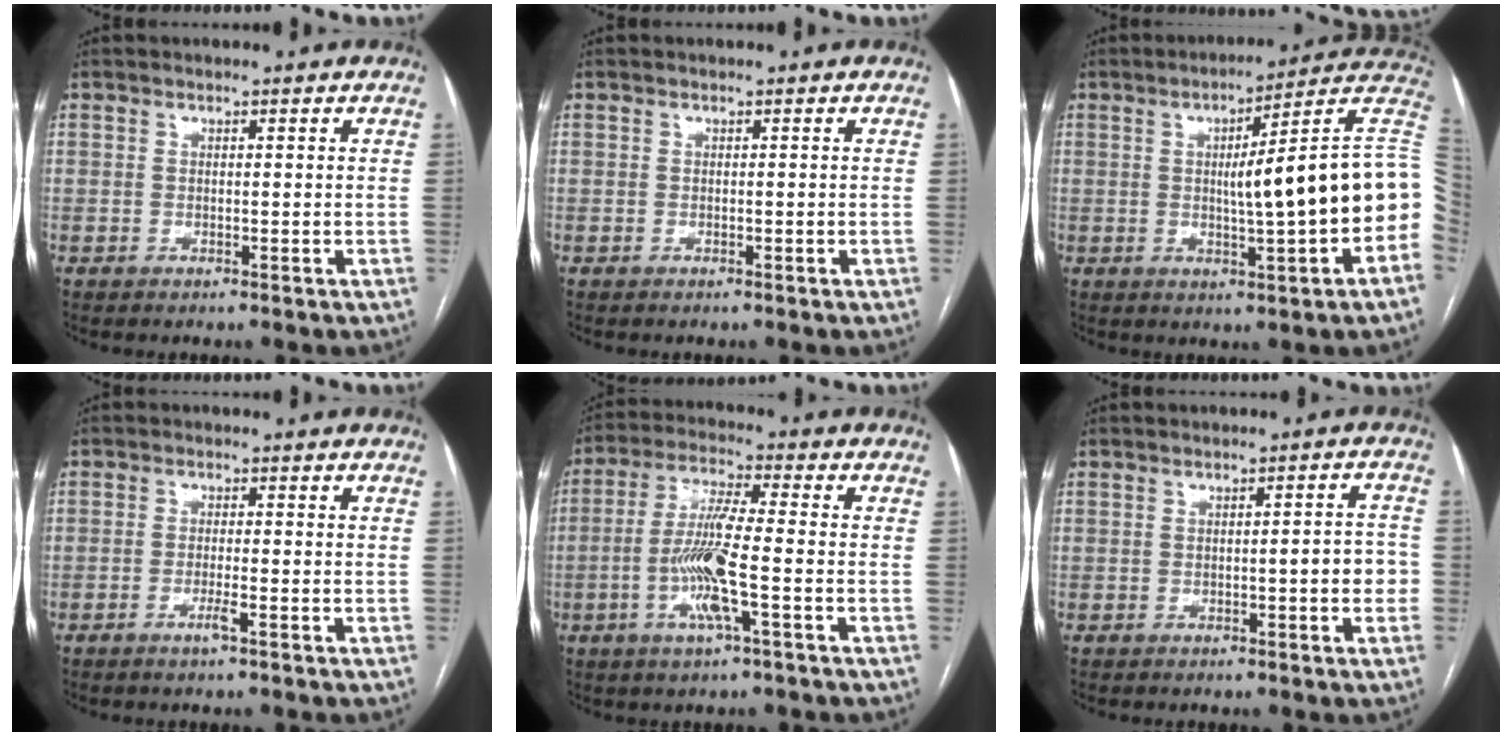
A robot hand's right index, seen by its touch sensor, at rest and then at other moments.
{"total": 0.0}
{"total": 16.1, "force": [-0.4, 0.2, 16.1], "torque": [-0.193, 0.028, -0.010]}
{"total": 2.1, "force": [-1.1, -0.2, 1.8], "torque": [-0.035, -0.004, -0.023]}
{"total": 10.0, "force": [-2.6, 0.3, 9.6], "torque": [-0.194, -0.004, -0.056]}
{"total": 3.9, "force": [-1.0, 0.7, 3.7], "torque": [-0.040, 0.011, -0.013]}